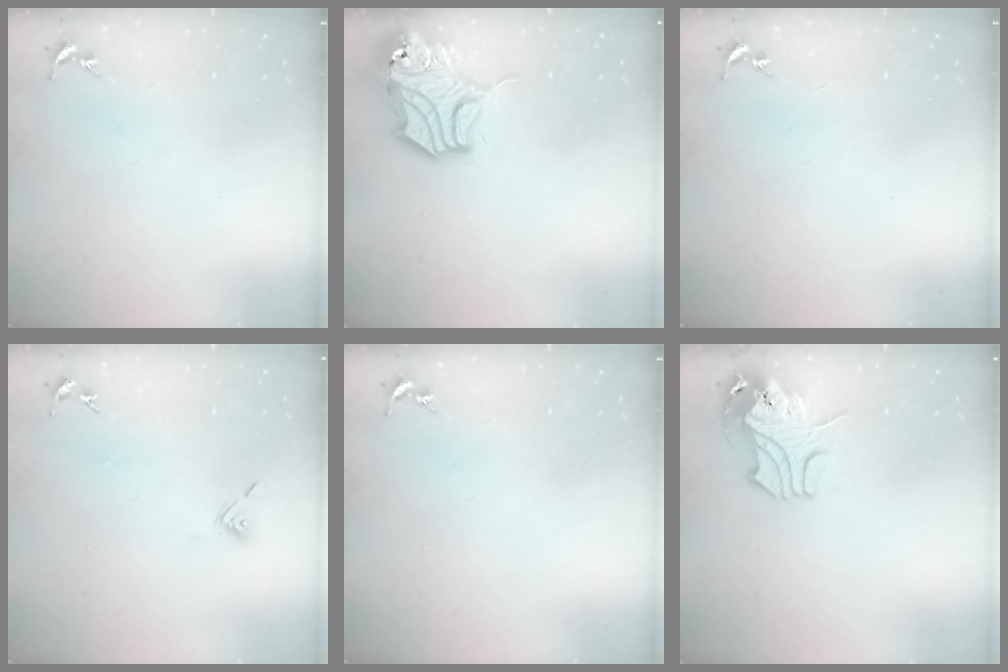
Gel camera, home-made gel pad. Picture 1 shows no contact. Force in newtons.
{"total": 15.4, "press": 15.2, "slide": 2.1}
{"total": 0.0}
{"total": 7.0, "press": 6.8, "slide": 1.8}
{"total": 0.0}
{"total": 9.9, "press": 9.8, "slide": 1.4}